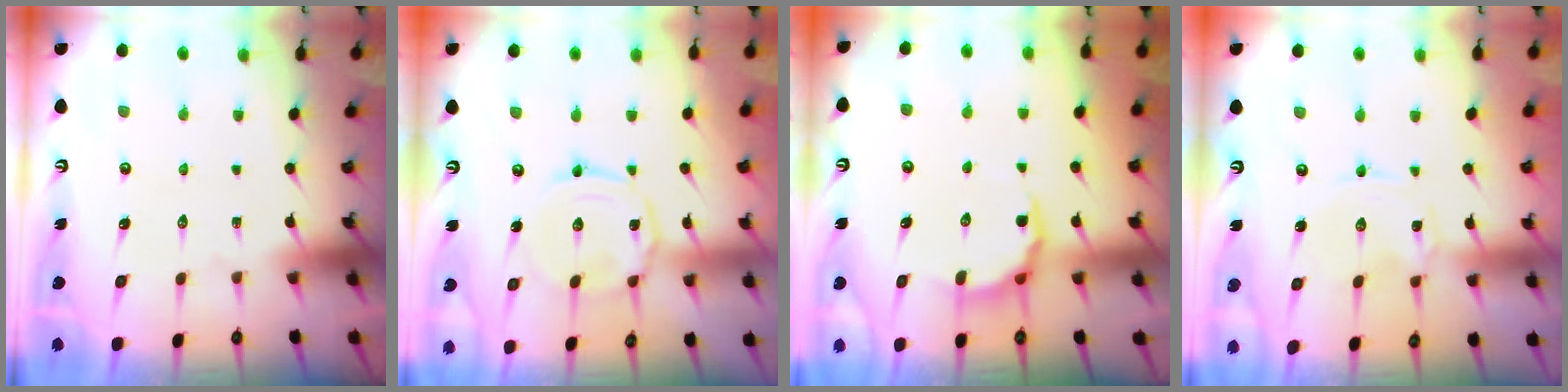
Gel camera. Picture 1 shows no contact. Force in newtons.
{"total": 5.3, "press": 5.3, "slide": 0.5}
{"total": 5.3, "press": 4.9, "slide": 2.0}
{"total": 0.6, "press": 0.6, "slide": 0.1}